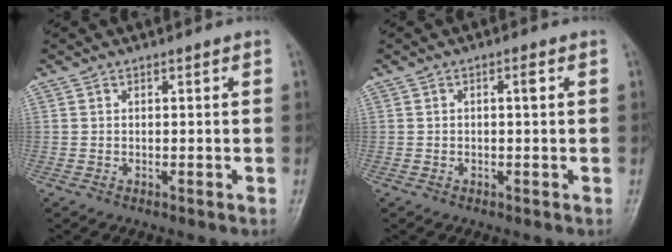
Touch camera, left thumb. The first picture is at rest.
{"total": 1.3, "force": [0.0, 0.2, 1.3], "torque": [-0.025, 0.009, 0.001]}